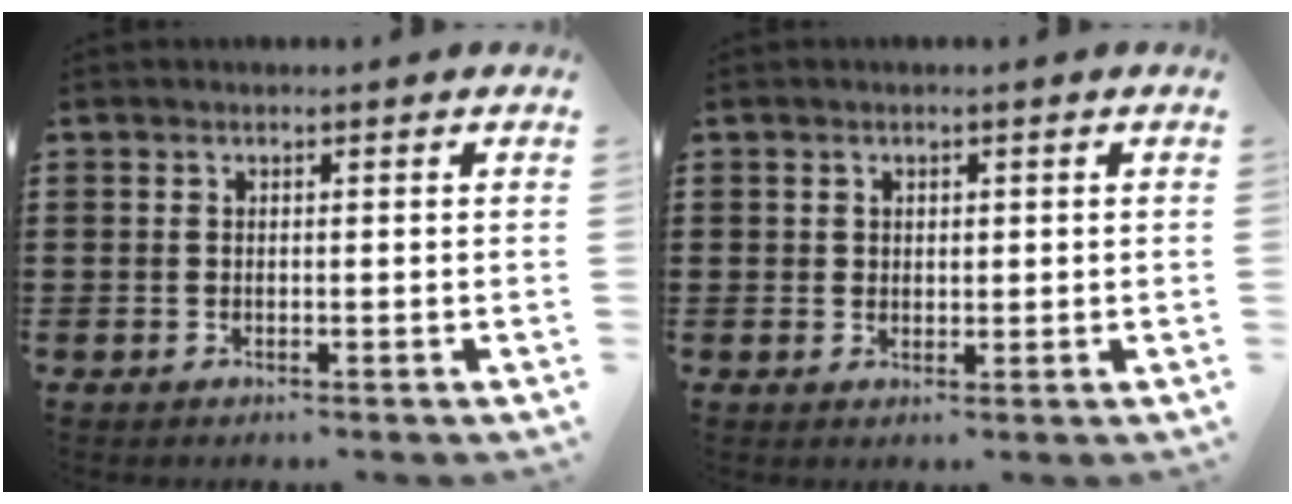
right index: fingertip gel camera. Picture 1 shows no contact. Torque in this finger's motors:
{"motor_torque": [-0.23, 0.58, -0.02, -0.01]}